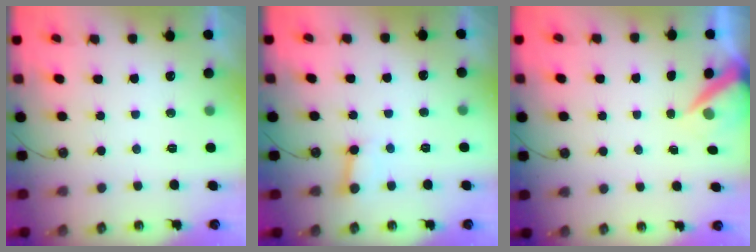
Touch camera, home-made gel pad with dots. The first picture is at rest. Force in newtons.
{"total": 5.1, "press": 5.1, "slide": 0.5}
{"total": 6.4, "press": 6.4, "slide": 0.6}